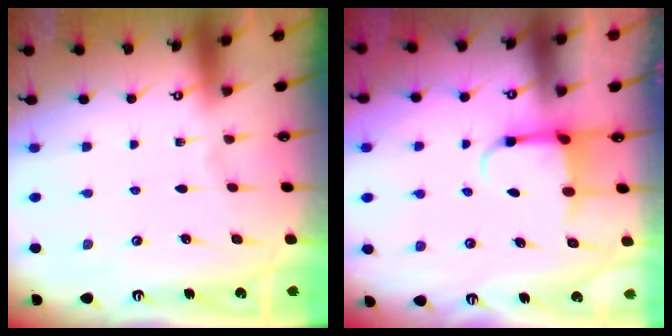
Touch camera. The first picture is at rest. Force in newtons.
{"total": 3.8, "press": 3.7, "slide": 0.9}